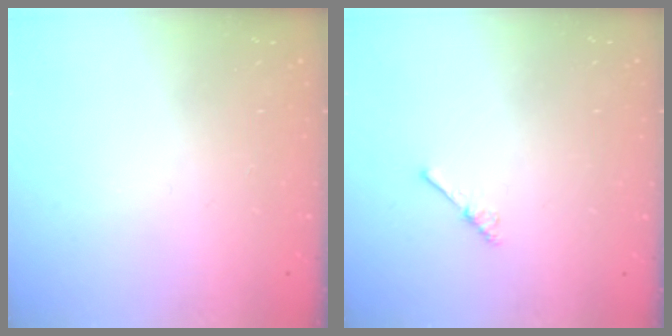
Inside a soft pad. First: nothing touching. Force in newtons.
{"total": 3.0, "press": 3.0, "slide": 0.3}